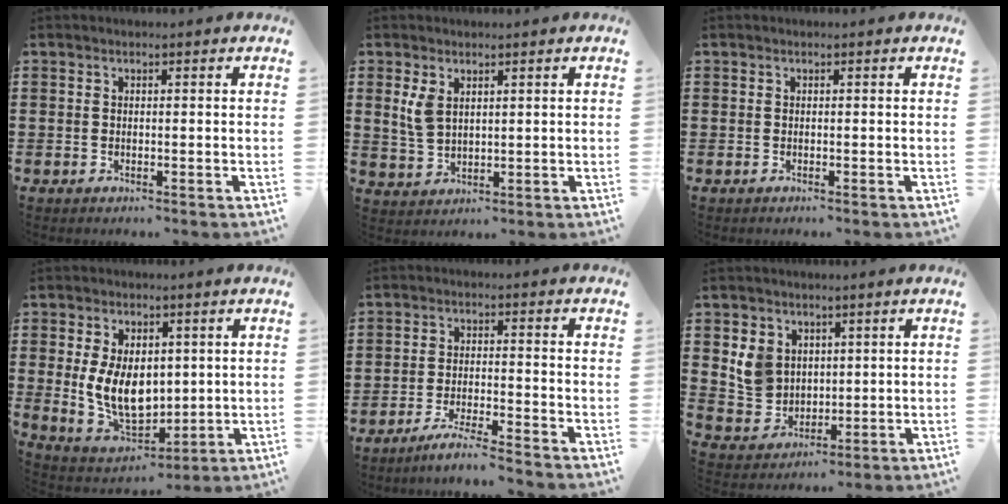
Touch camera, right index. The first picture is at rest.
{"total": 3.7, "force": [1.7, 2.2, 2.4], "torque": [-0.054, 0.007, 0.031]}
{"total": 0.0}
{"total": 9.2, "force": [0.7, 6.2, 6.8], "torque": [-0.135, 0.005, 0.014]}
{"total": 4.3, "force": [-4.0, -0.5, 1.4], "torque": [-0.031, -0.008, -0.079]}
{"total": 6.5, "force": [1.8, 5.7, 2.6], "torque": [-0.061, 0.014, 0.037]}